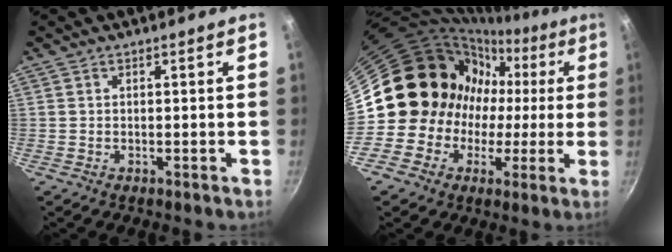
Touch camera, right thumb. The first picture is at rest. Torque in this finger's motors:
{"motor_torque": [2.44, 2.56, 0.46, -0.27, 0.45]}